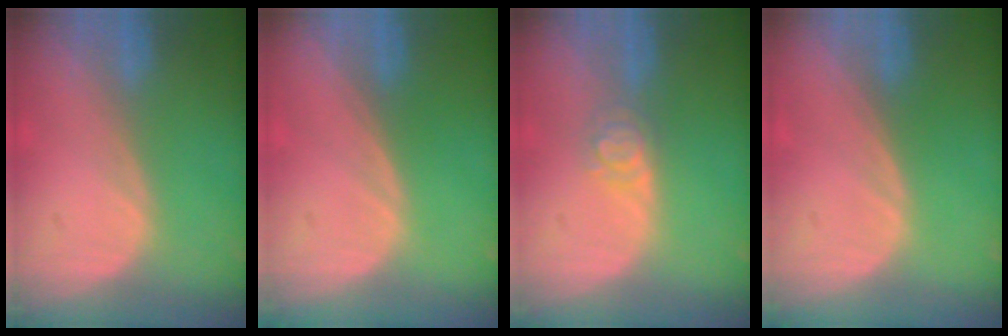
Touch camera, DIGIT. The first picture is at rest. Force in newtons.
{"total": 0.0}
{"total": 2.9, "press": 2.9, "slide": 0.3}
{"total": 0.0}